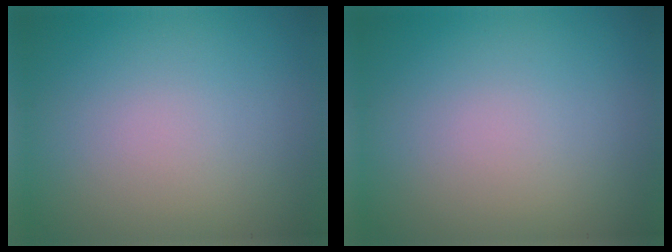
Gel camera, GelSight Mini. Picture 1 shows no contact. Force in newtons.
{"total": 0.0}